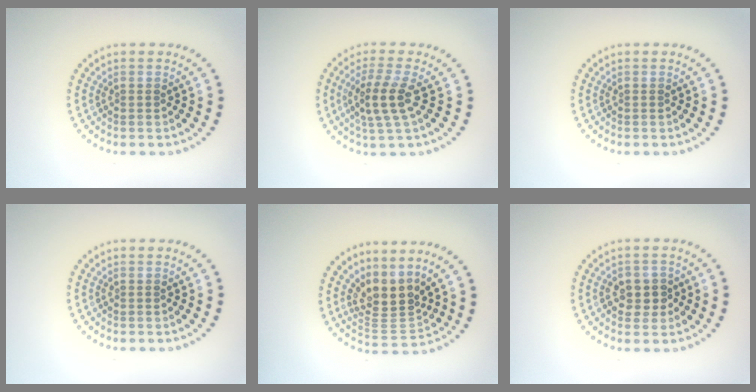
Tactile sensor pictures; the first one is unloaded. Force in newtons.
{"total": 3.6, "press": 3.1, "slide": 1.8}
{"total": 0.0}
{"total": 0.0}
{"total": 3.7, "press": 2.7, "slide": 2.5}
{"total": 2.2, "press": 2.2, "slide": 0.2}